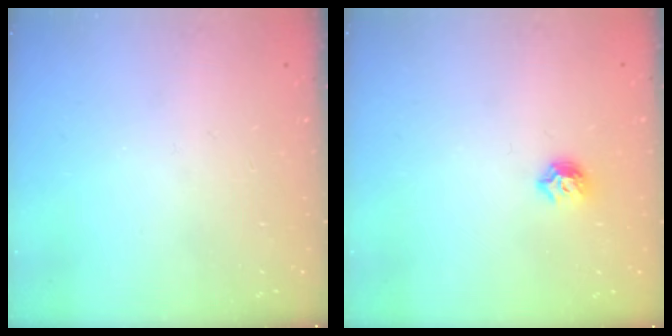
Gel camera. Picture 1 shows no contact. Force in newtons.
{"total": 6.0, "press": 5.9, "slide": 0.8}